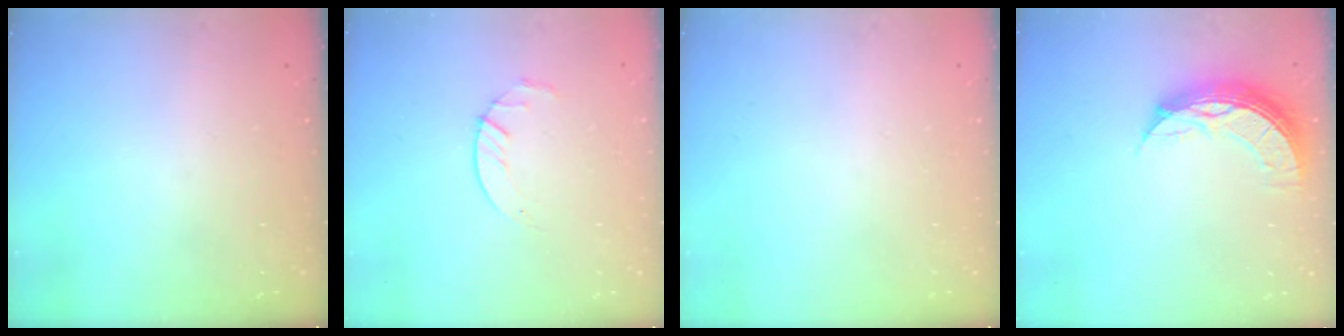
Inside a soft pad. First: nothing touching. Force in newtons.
{"total": 3.0, "press": 3.0, "slide": 0.4}
{"total": 0.0}
{"total": 9.8, "press": 9.8, "slide": 0.5}